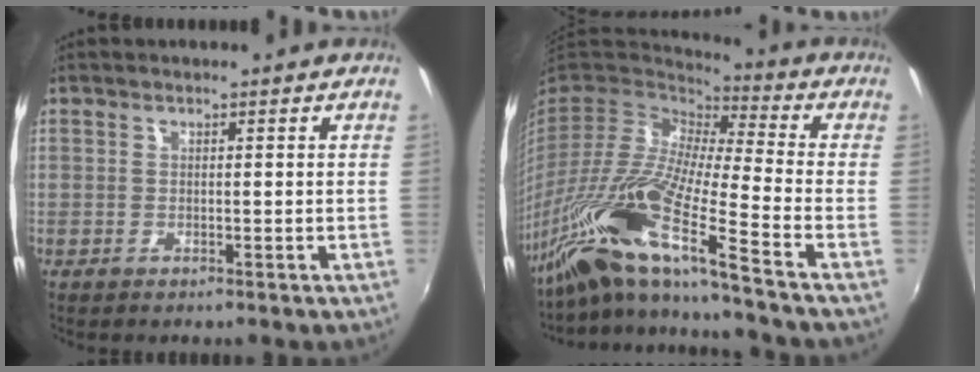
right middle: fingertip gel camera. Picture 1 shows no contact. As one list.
[{"total": 21.2, "force": [-14.3, 0.2, 15.6], "torque": [-0.277, -0.043, -0.284]}]